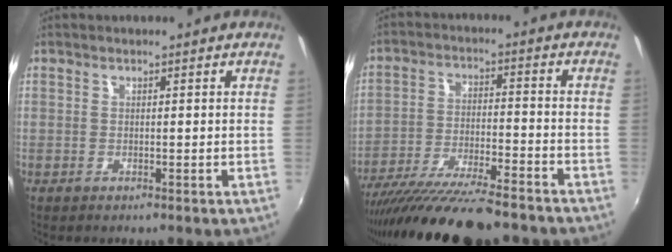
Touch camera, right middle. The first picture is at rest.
{"total": 19.2, "force": [-16.3, 2.6, 9.8], "torque": [-0.190, -0.051, -0.263]}